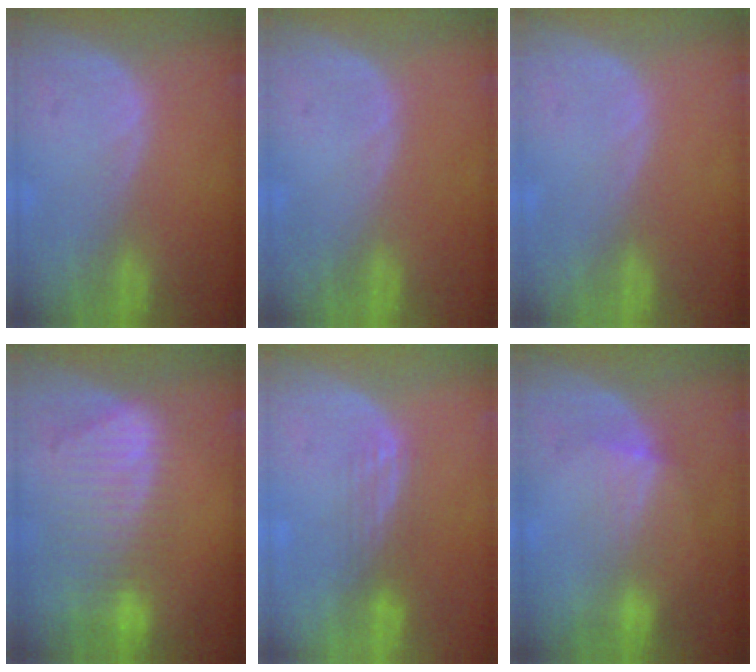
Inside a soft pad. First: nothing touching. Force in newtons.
{"total": 0.0}
{"total": 0.0}
{"total": 9.3, "press": 8.2, "slide": 4.5}
{"total": 3.0, "press": 2.5, "slide": 1.6}
{"total": 3.8, "press": 3.6, "slide": 1.2}